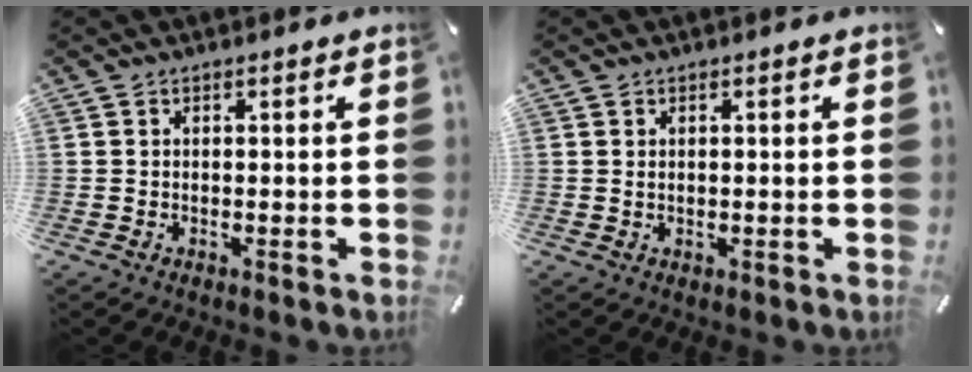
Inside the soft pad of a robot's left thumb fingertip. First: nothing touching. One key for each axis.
{"total": 0.6, "fx": 0.3, "fy": 0.3, "fz": 0.4, "tx": -0.011, "ty": 0.000, "tz": 0.005}